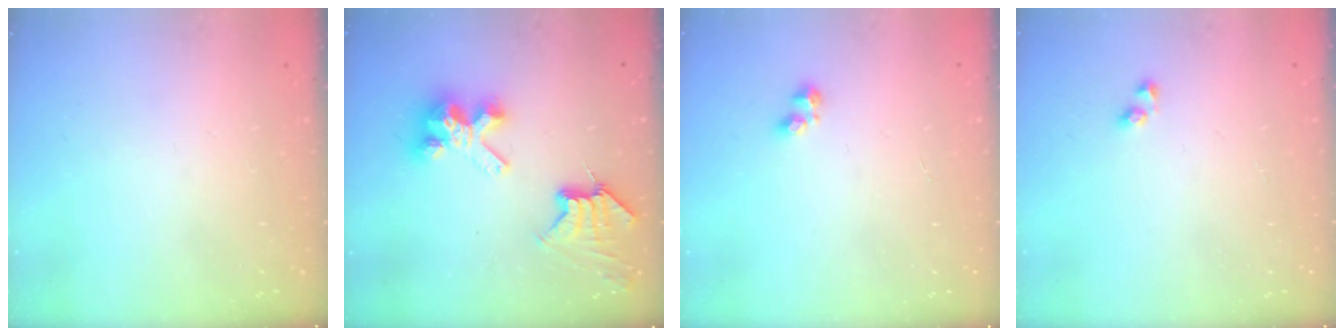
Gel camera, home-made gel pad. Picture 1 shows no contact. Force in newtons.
{"total": 10.3, "press": 10.2, "slide": 1.1}
{"total": 2.4, "press": 2.3, "slide": 0.8}
{"total": 2.4, "press": 2.0, "slide": 1.3}